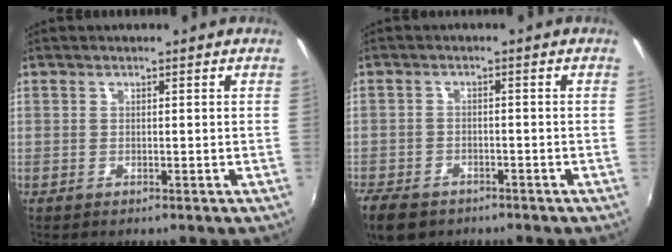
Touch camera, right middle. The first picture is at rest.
{"total": 8.5, "force": [-5.9, 4.8, 3.7], "torque": [-0.104, -0.018, -0.106]}